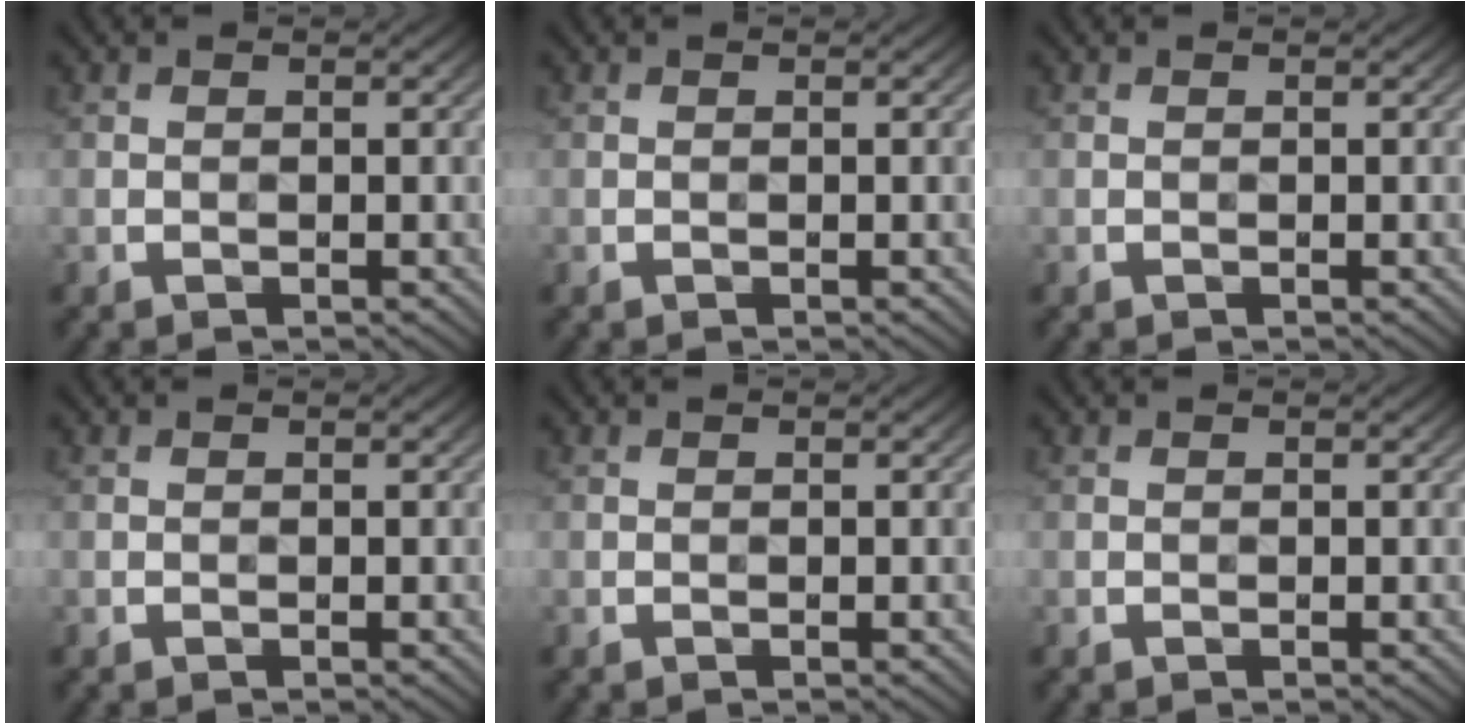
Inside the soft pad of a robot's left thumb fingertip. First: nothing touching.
{"total": 0.0}
{"total": 0.0}
{"total": 0.0}
{"total": 0.0}
{"total": 0.0}